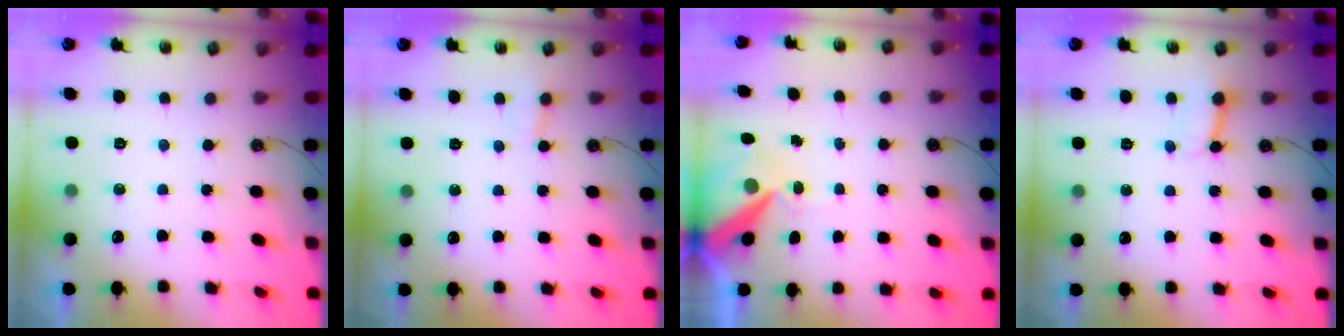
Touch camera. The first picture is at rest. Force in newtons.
{"total": 3.3, "press": 3.3, "slide": 0.3}
{"total": 10.0, "press": 9.9, "slide": 1.4}
{"total": 3.4, "press": 3.4, "slide": 0.1}